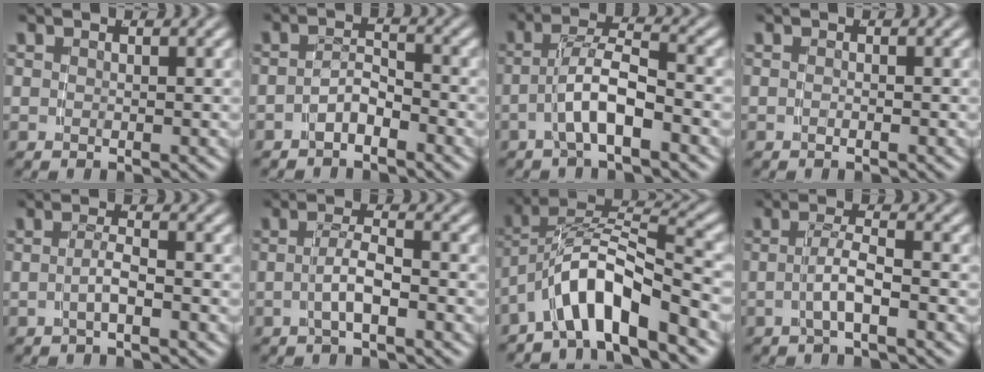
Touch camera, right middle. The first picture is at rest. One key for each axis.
{"total": 2.7, "fx": -2.2, "fy": 1.1, "fz": 1.2, "tx": -0.017, "ty": -0.006, "tz": -0.039}
{"total": 4.3, "fx": -1.9, "fy": 1.2, "fz": 3.6, "tx": -0.065, "ty": 0.005, "tz": -0.033}
{"total": 0.7, "fx": -0.5, "fy": -0.4, "fz": 0.1, "tx": -0.003, "ty": 0.000, "tz": -0.009}
{"total": 1.9, "fx": -1.3, "fy": -0.3, "fz": 1.4, "tx": -0.022, "ty": 0.000, "tz": -0.022}
{"total": 2.6, "fx": -1.3, "fy": 0.1, "fz": 2.2, "tx": -0.038, "ty": 0.000, "tz": -0.020}
{"total": 7.4, "fx": -2.2, "fy": 4.6, "fz": 5.5, "tx": -0.113, "ty": -0.010, "tz": -0.034}
{"total": 2.6, "fx": -1.3, "fy": -0.1, "fz": 2.2, "tx": -0.041, "ty": 0.002, "tz": -0.022}